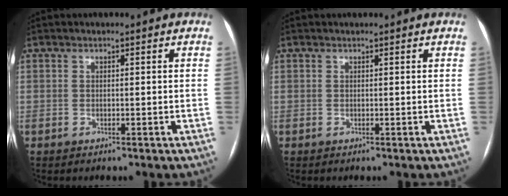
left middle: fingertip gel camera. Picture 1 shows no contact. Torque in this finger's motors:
{"motor_torque": [-0.03, -0.07, 0.01, 0.00]}